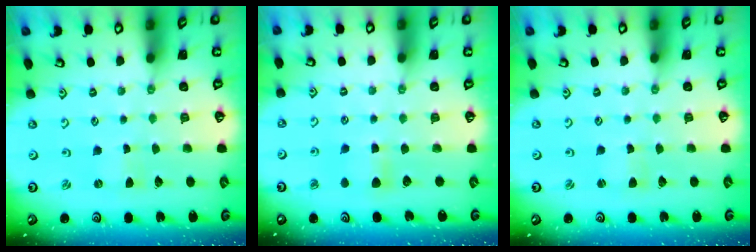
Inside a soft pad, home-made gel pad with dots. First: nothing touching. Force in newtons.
{"total": 5.0, "press": 5.0, "slide": 0.7}
{"total": 0.9, "press": 0.9, "slide": 0.2}